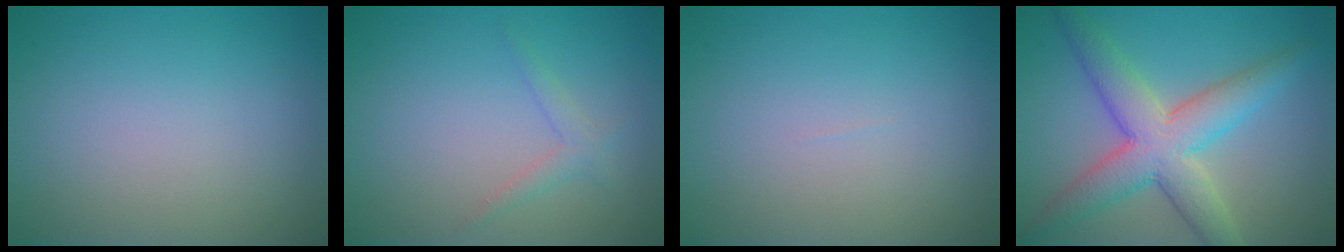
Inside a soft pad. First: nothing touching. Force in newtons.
{"total": 1.3, "press": 1.3, "slide": 0.1}
{"total": 0.0}
{"total": 6.9, "press": 6.9, "slide": 0.2}